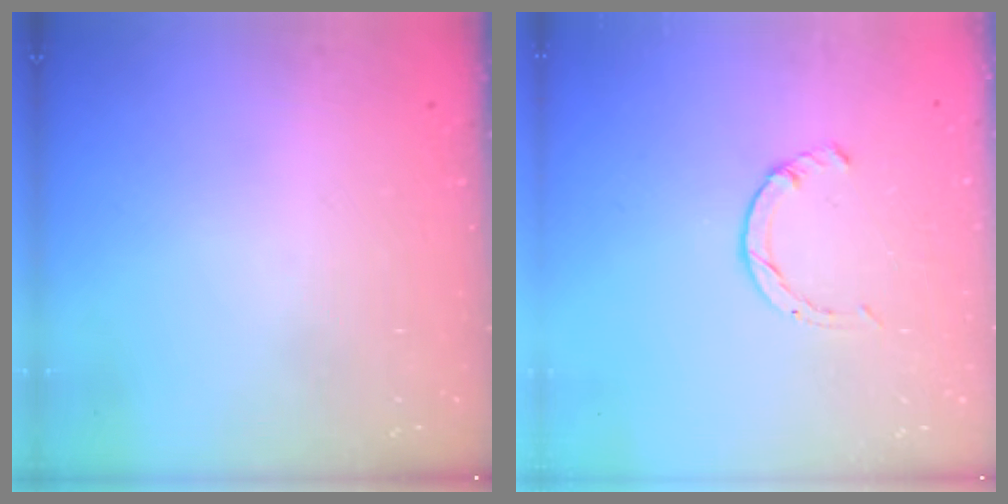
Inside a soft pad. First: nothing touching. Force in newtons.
{"total": 1.7, "press": 1.7, "slide": 0.2}